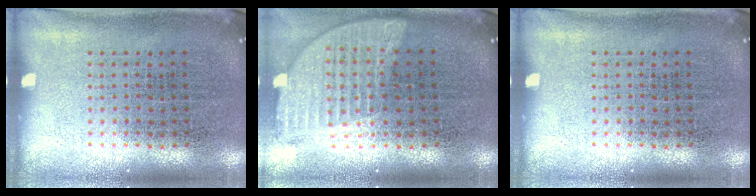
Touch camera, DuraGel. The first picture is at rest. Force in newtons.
{"total": 1.7, "press": 1.5, "slide": 0.9}
{"total": 0.0}